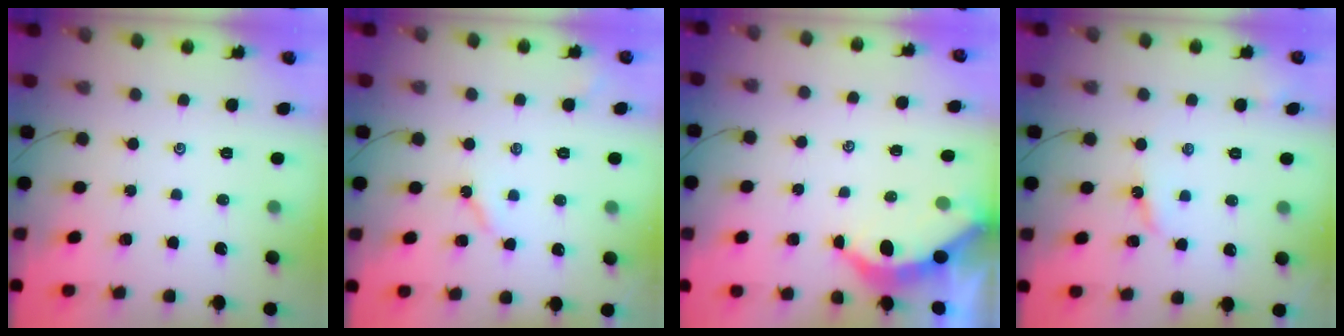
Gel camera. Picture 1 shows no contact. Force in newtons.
{"total": 3.8, "press": 3.7, "slide": 0.9}
{"total": 3.6, "press": 3.6, "slide": 0.5}
{"total": 3.4, "press": 3.3, "slide": 0.5}